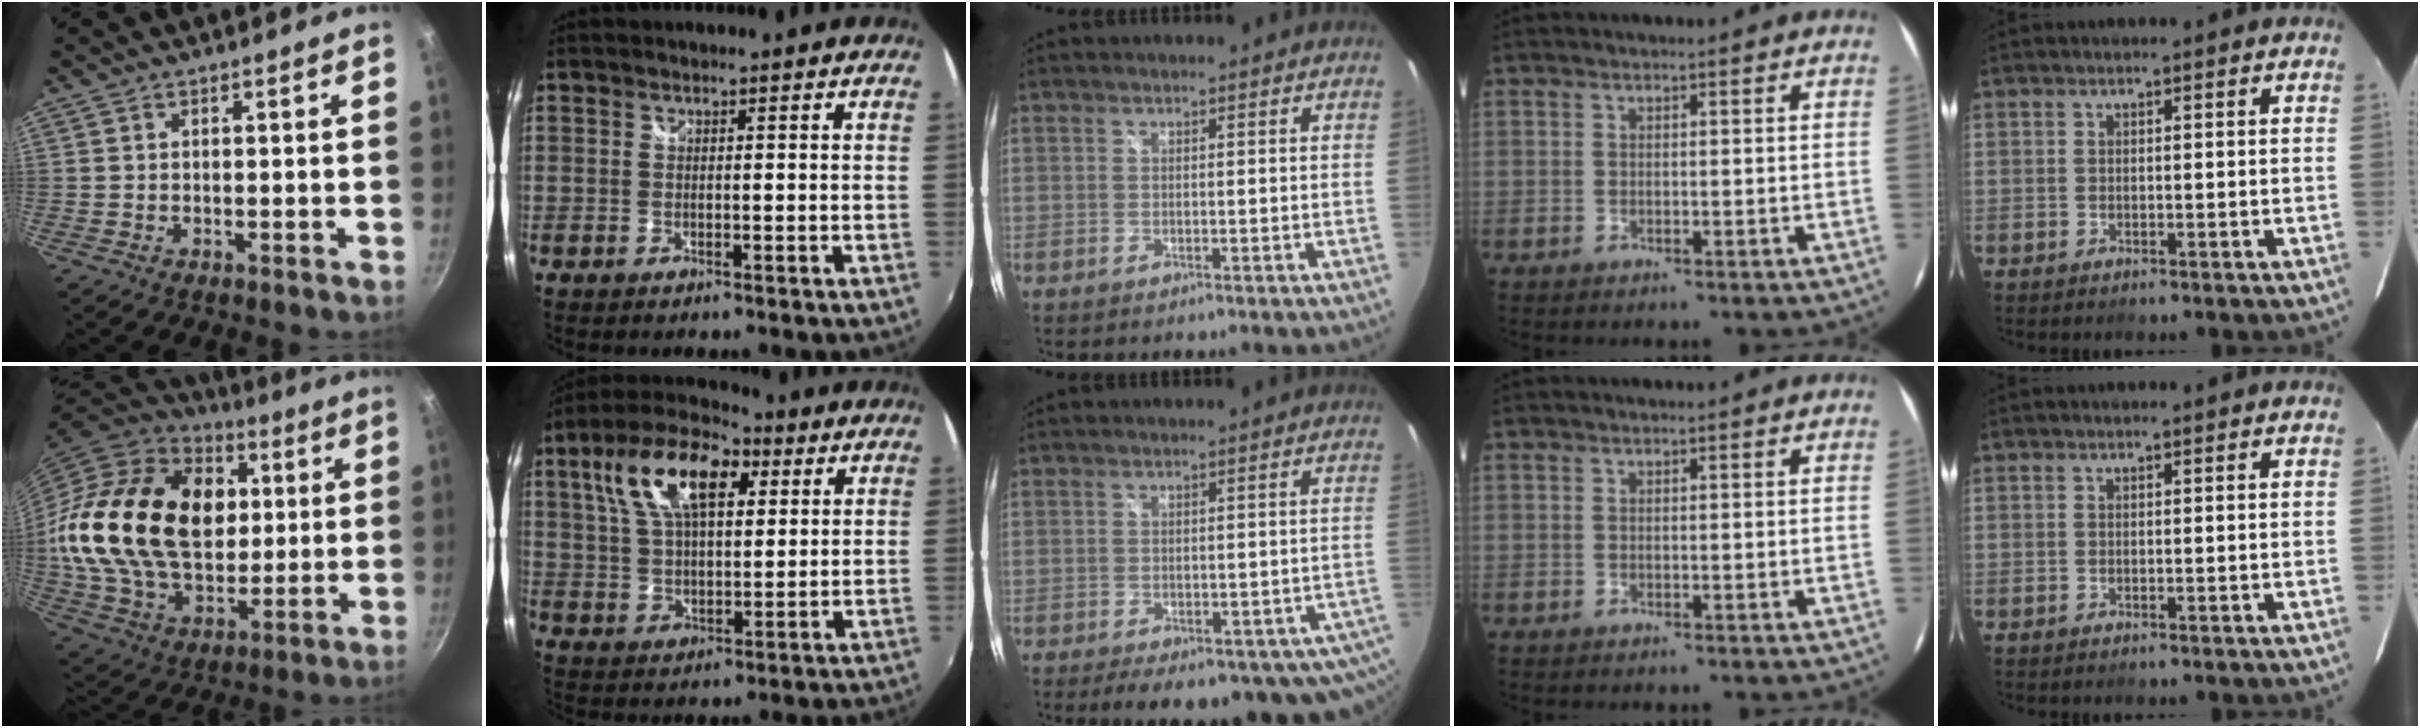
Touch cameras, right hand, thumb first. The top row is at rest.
{"thumb": {"total": 31.8, "force": [4.6, 21.4, 23.0], "torque": [-0.396, 0.011, 0.086]}, "index": {"total": 16.1, "force": [6.6, 7.7, 12.5], "torque": [-0.235, 0.036, 0.112]}, "middle": {"total": 14.4, "force": [-8.4, 6.2, 9.9], "torque": [-0.155, -0.042, -0.096]}}